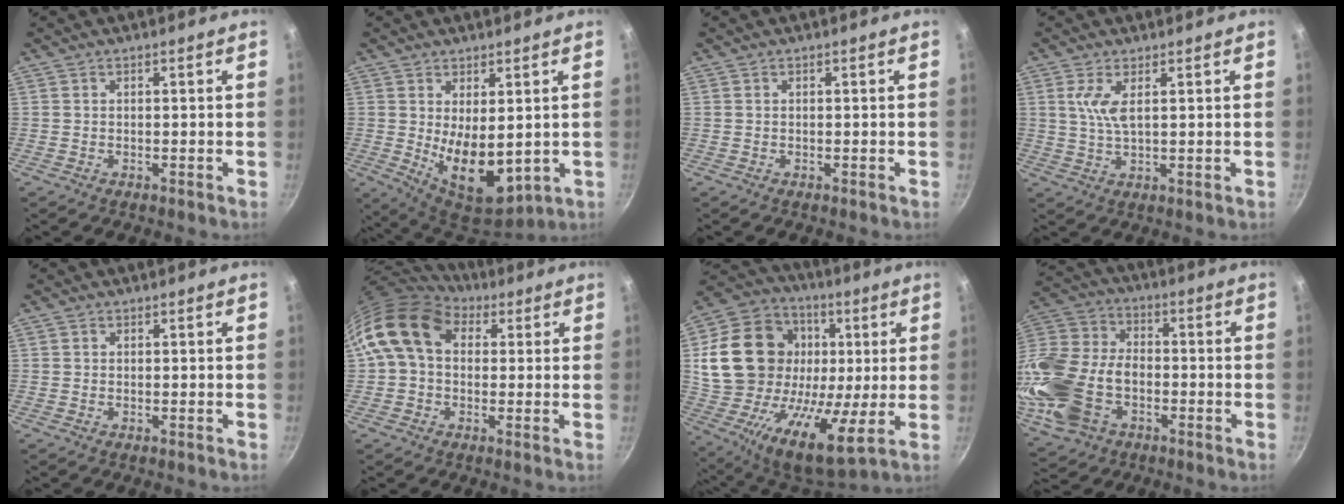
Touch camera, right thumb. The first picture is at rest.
{"total": 11.8, "force": [0.3, 6.1, 10.1], "torque": [-0.130, -0.035, 0.028]}
{"total": 0.0}
{"total": 4.8, "force": [1.6, 1.5, 4.3], "torque": [-0.092, -0.009, 0.034]}
{"total": 0.5, "force": [0.1, 0.5, 0.1], "torque": [0.000, 0.002, 0.000]}
{"total": 13.7, "force": [3.9, 9.9, 8.6], "torque": [-0.134, 0.015, 0.050]}
{"total": 28.3, "force": [5.4, 19.5, 19.7], "torque": [-0.338, -0.016, 0.089]}
{"total": 21.1, "force": [-5.9, 14.2, 14.5], "torque": [-0.307, 0.025, -0.115]}